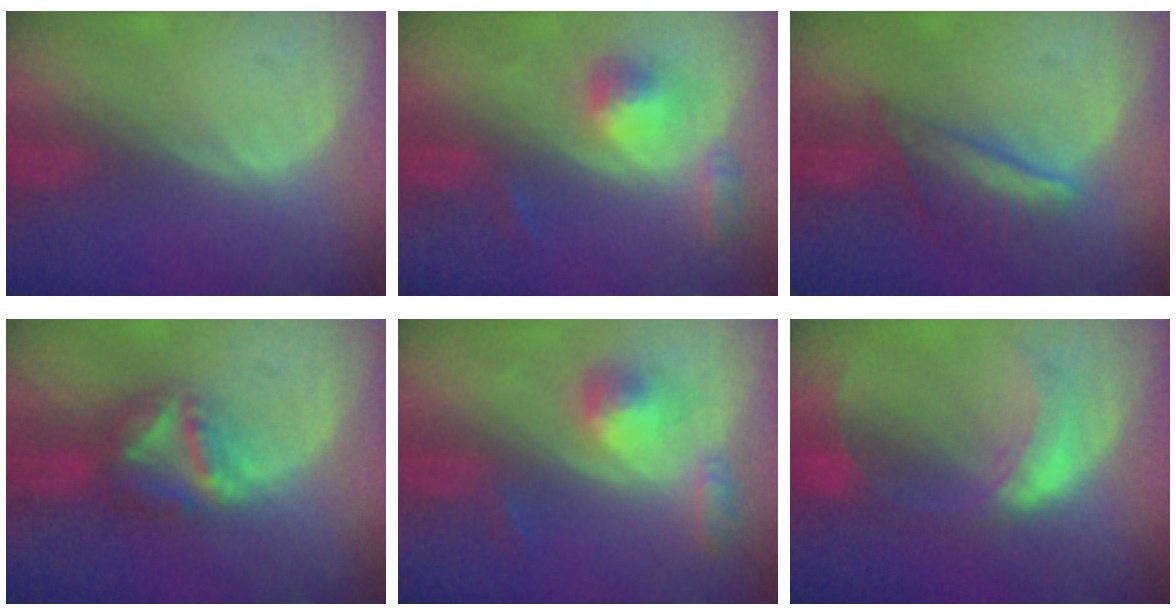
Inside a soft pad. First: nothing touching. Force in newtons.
{"total": 5.1, "press": 4.8, "slide": 1.7}
{"total": 5.9, "press": 5.7, "slide": 1.6}
{"total": 7.8, "press": 6.7, "slide": 4.0}
{"total": 5.3, "press": 4.9, "slide": 1.9}
{"total": 7.7, "press": 6.8, "slide": 3.7}